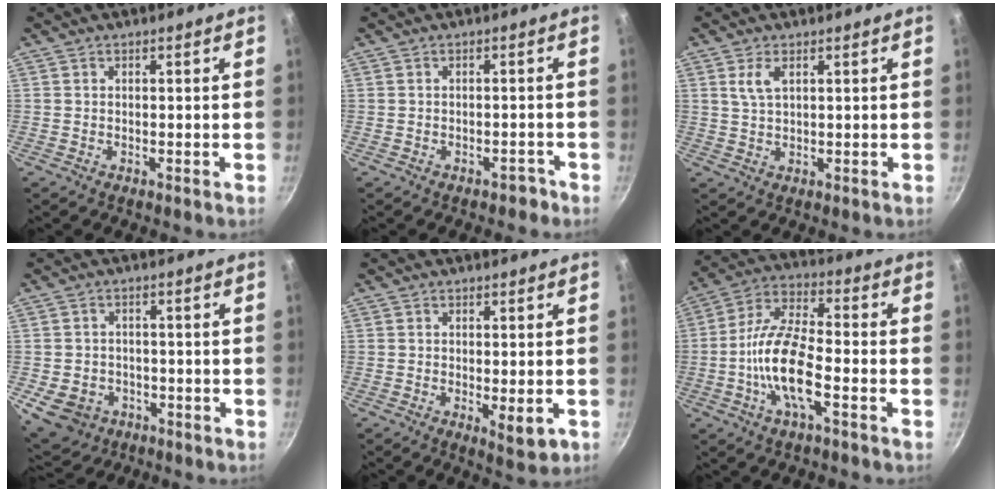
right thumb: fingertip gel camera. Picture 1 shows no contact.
{"total": 1.7, "force": [-1.3, 0.9, 0.4], "torque": [-0.003, 0.015, -0.016]}
{"total": 3.4, "force": [1.5, 1.5, 2.7], "torque": [-0.056, -0.002, 0.034]}
{"total": 8.3, "force": [-3.2, 7.1, 3.0], "torque": [-0.054, 0.019, -0.038]}
{"total": 3.6, "force": [-1.0, 1.2, 3.3], "torque": [-0.046, -0.010, -0.011]}
{"total": 13.7, "force": [-3.7, 5.1, 12.2], "torque": [-0.246, 0.033, -0.073]}